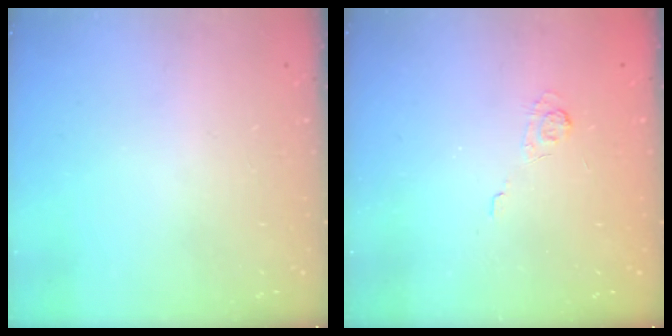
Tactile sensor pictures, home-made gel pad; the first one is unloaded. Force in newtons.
{"total": 2.0, "press": 1.3, "slide": 1.5}